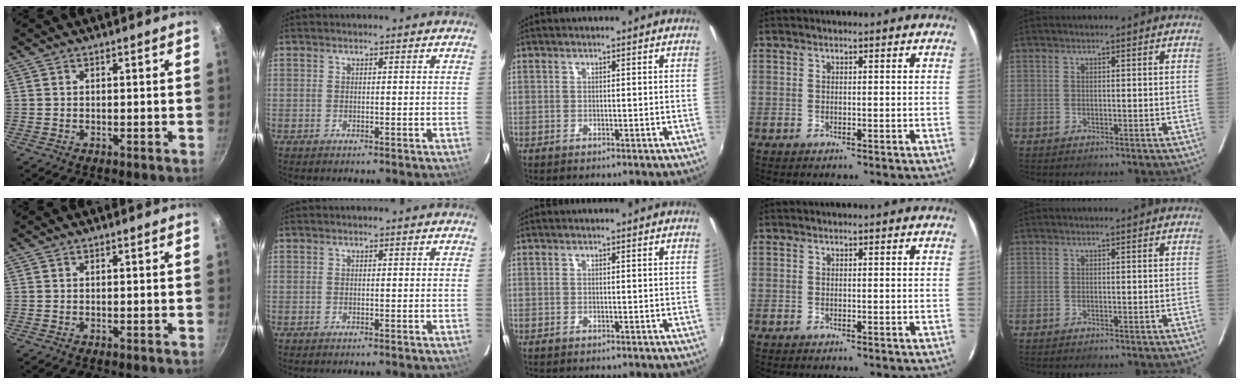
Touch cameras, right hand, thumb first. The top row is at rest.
{}